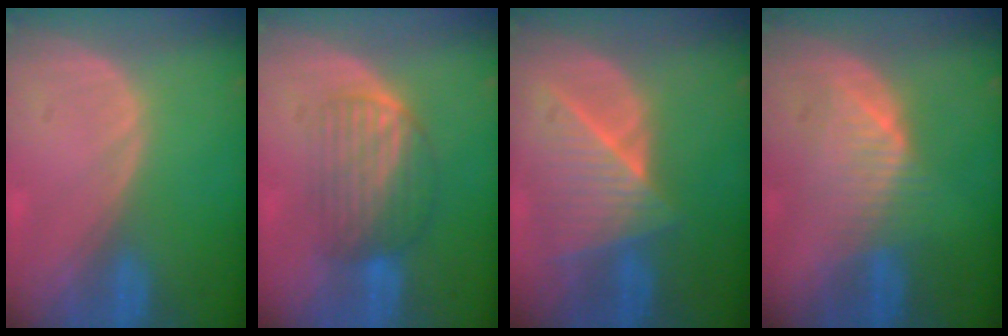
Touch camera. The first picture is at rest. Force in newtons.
{"total": 6.3, "press": 6.2, "slide": 1.5}
{"total": 7.7, "press": 7.3, "slide": 2.5}
{"total": 4.8, "press": 4.8, "slide": 0.5}